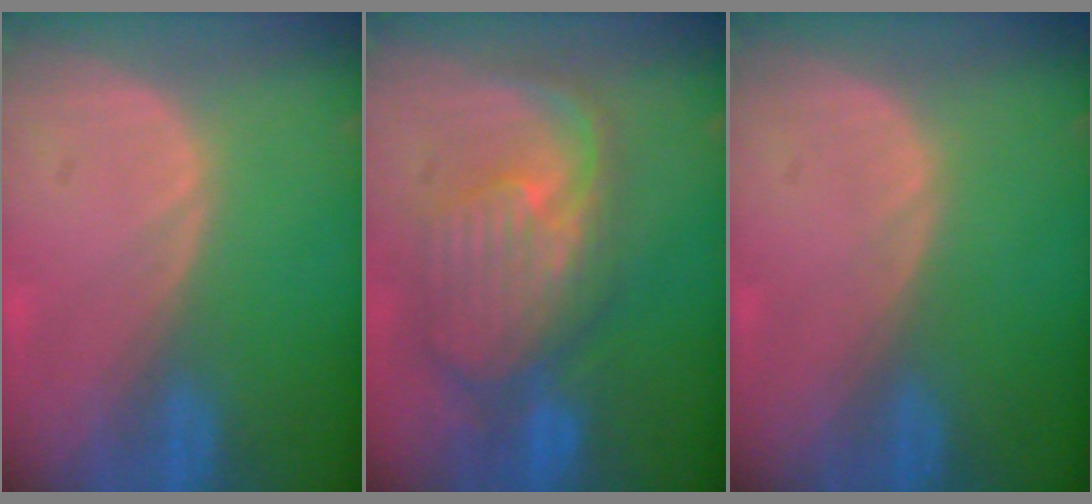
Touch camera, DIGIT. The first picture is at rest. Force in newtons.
{"total": 10.5, "press": 9.4, "slide": 4.7}
{"total": 0.0}